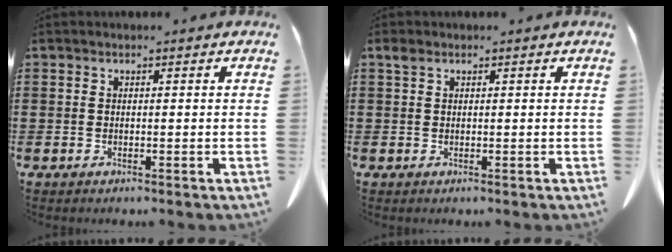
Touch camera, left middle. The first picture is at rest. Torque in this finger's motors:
{"motor_torque": [-0.16, 0.49, -0.58, -0.17]}